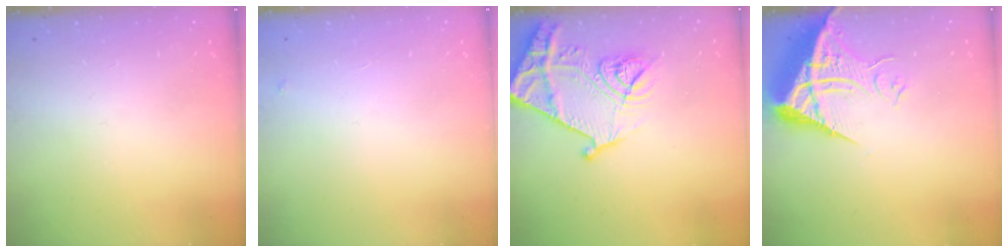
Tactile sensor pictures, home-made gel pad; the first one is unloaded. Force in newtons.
{"total": 3.8, "press": 3.8, "slide": 0.2}
{"total": 18.3, "press": 18.2, "slide": 2.0}
{"total": 11.0, "press": 10.9, "slide": 1.2}